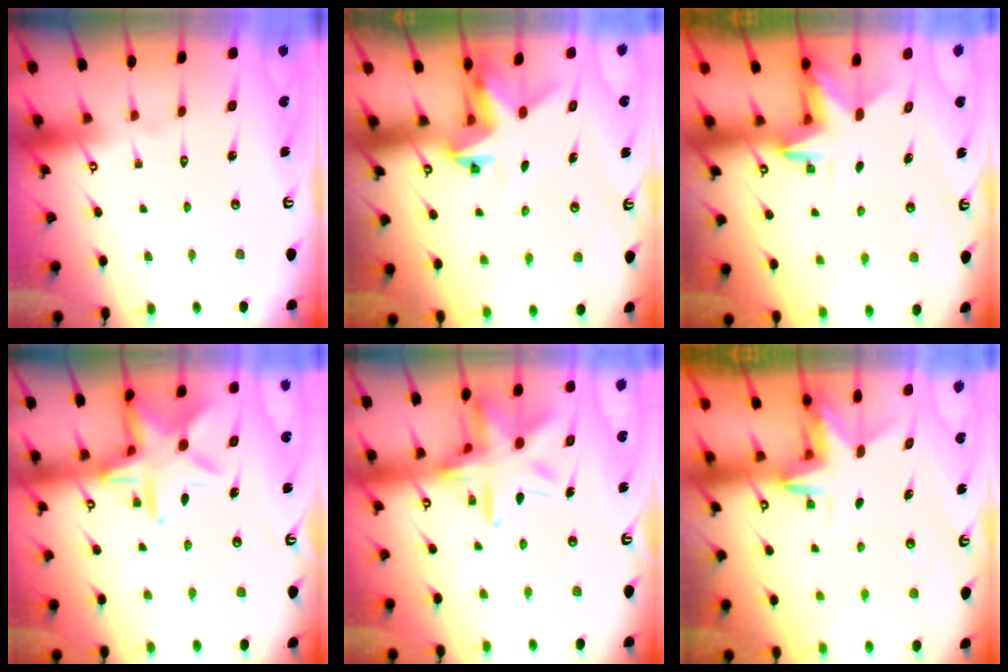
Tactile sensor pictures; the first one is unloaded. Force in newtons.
{"total": 3.6, "press": 3.6, "slide": 0.0}
{"total": 3.4, "press": 3.4, "slide": 0.2}
{"total": 14.9, "press": 14.9, "slide": 0.6}
{"total": 18.2, "press": 18.1, "slide": 1.3}
{"total": 3.3, "press": 3.3, "slide": 0.3}